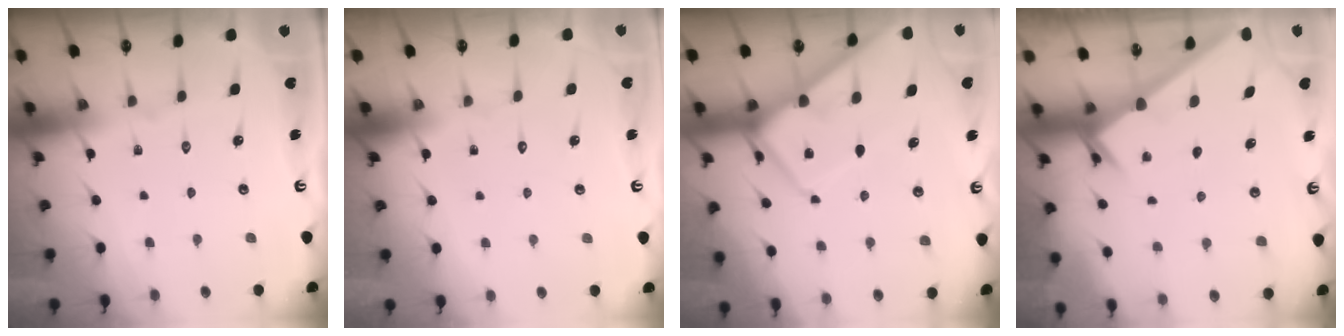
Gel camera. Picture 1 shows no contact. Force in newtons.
{"total": 1.6, "press": 1.6, "slide": 0.1}
{"total": 9.6, "press": 9.5, "slide": 1.0}
{"total": 2.4, "press": 2.4, "slide": 0.2}